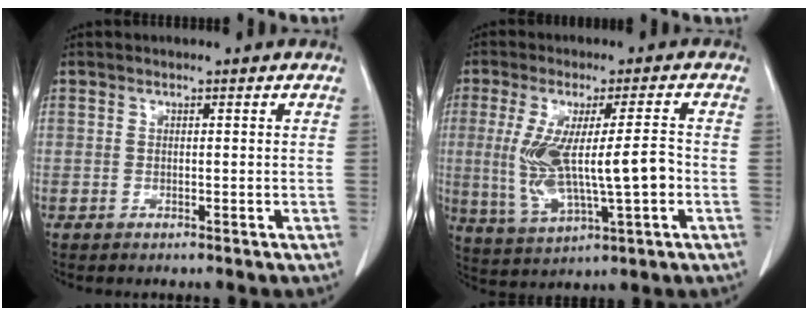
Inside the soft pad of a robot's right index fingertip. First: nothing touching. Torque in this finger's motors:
{"motor_torque": [0.71, -0.03, 0.44, 0.21]}